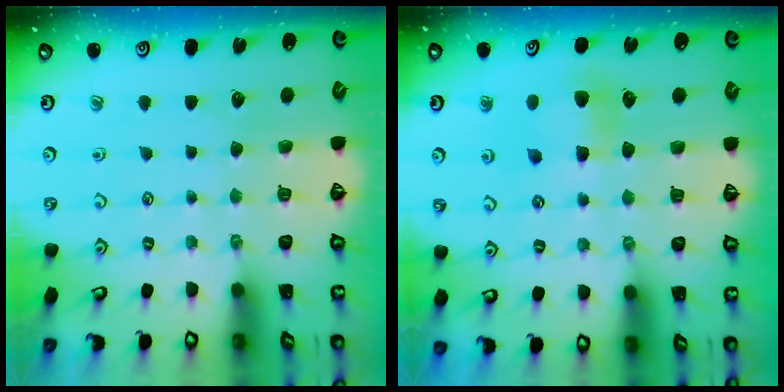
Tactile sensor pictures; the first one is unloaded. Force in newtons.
{"total": 5.9, "press": 5.9, "slide": 0.4}